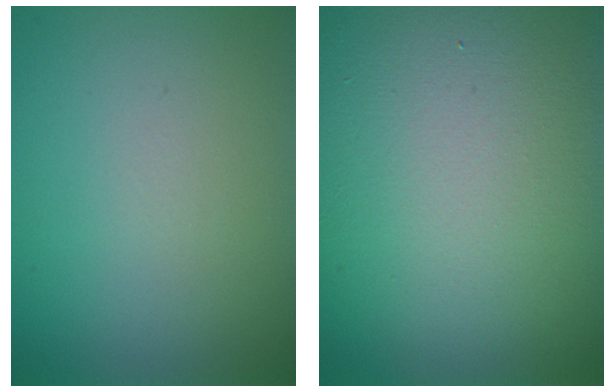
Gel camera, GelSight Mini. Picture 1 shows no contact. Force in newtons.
{"total": 20.8, "press": 20.8, "slide": 1.5}